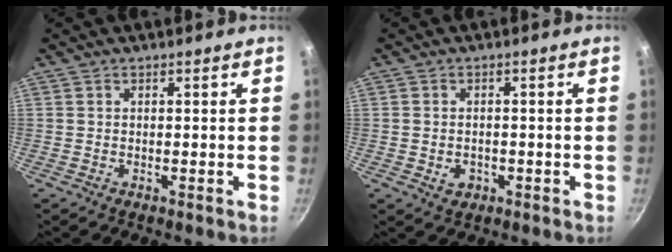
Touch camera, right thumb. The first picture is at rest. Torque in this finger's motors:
{"motor_torque": [-0.36, 0.24, 0.06, 0.66, -0.01]}